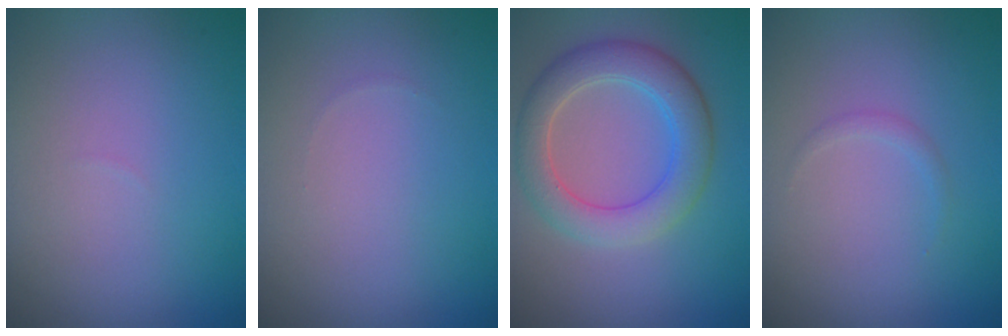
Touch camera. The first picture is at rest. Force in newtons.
{"total": 0.0}
{"total": 5.1, "press": 5.0, "slide": 0.4}
{"total": 0.6, "press": 0.6, "slide": 0.1}